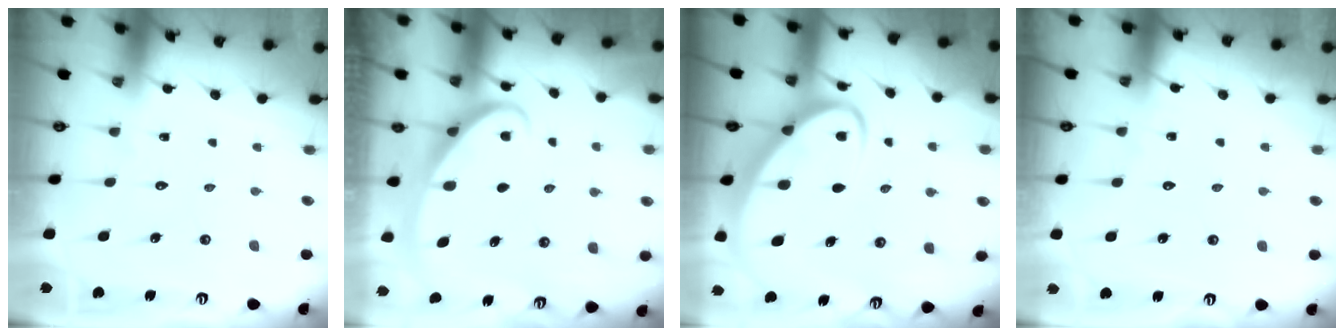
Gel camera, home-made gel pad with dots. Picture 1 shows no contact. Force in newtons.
{"total": 2.5, "press": 2.5, "slide": 0.4}
{"total": 6.4, "press": 6.3, "slide": 0.8}
{"total": 1.5, "press": 1.5, "slide": 0.3}